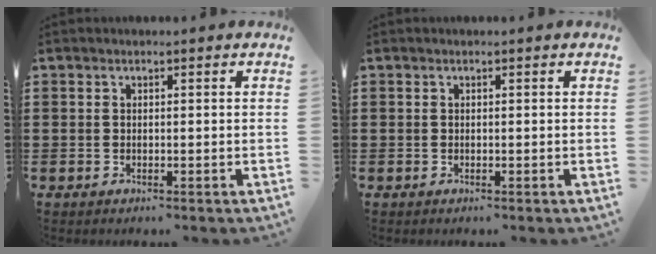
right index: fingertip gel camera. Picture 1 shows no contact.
{"total": 0.0}